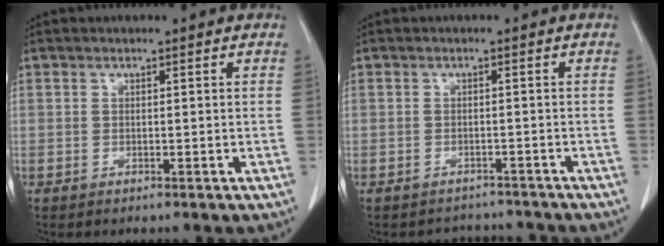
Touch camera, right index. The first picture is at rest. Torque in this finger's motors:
{"motor_torque": [-0.13, -0.08, -0.14, -0.08]}